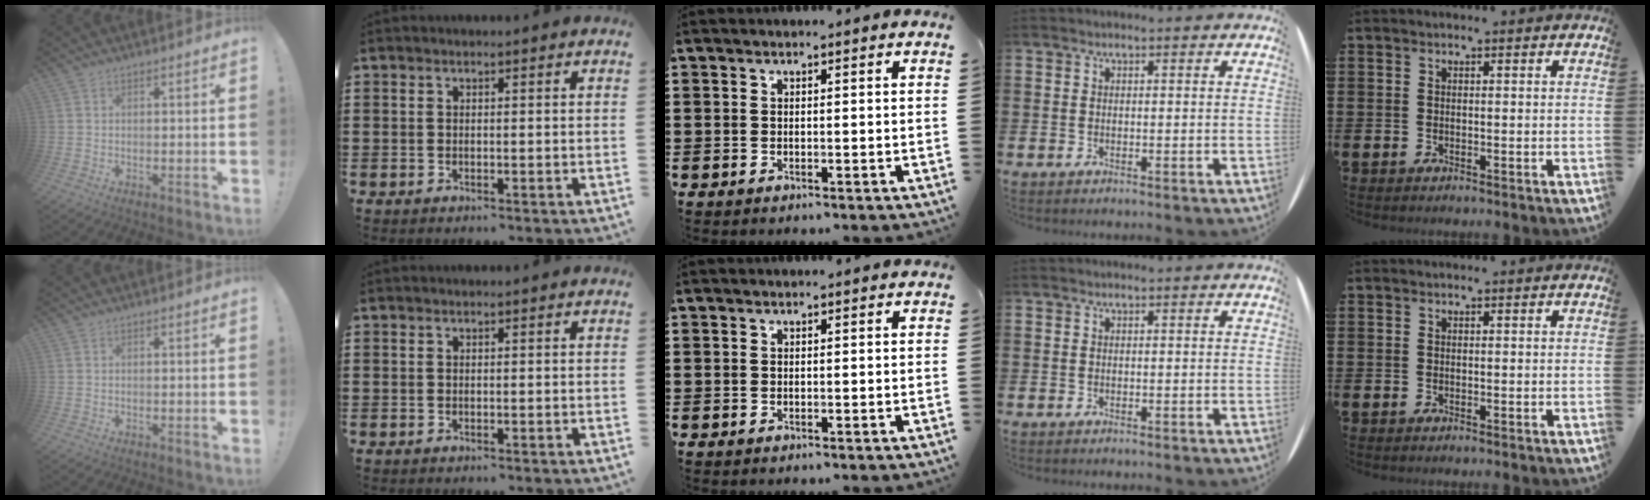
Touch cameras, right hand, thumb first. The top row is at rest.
{}